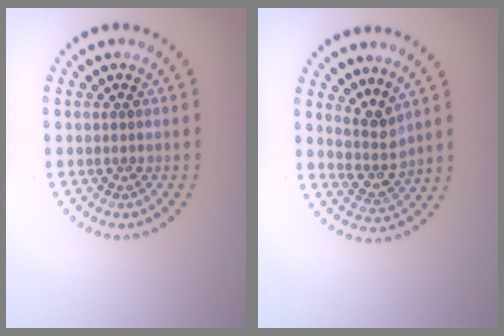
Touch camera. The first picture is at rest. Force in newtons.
{"total": 2.7, "press": 2.0, "slide": 1.8}